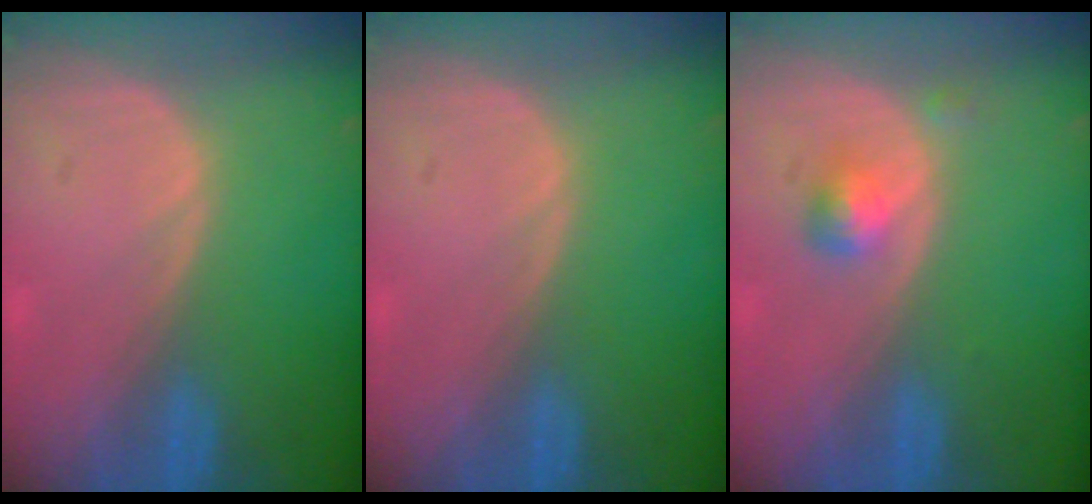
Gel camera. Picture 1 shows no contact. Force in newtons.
{"total": 0.0}
{"total": 2.4, "press": 2.4, "slide": 0.2}